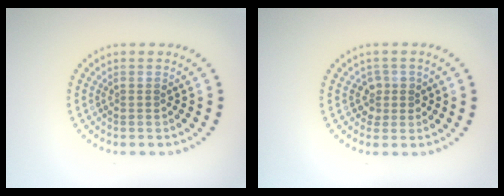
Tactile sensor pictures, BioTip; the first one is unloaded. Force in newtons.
{"total": 1.3, "press": 1.1, "slide": 0.7}